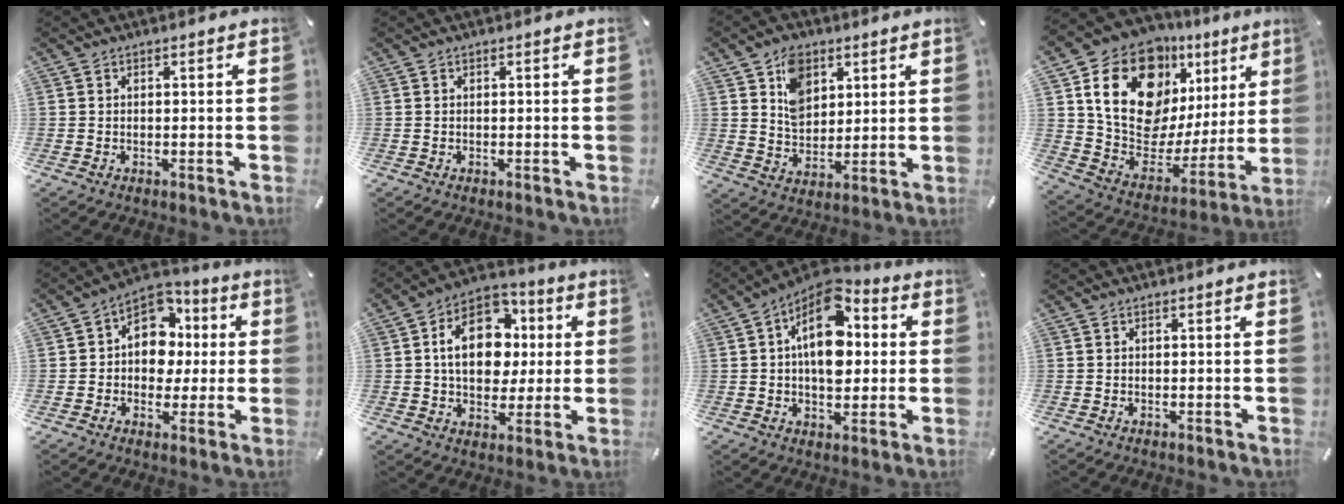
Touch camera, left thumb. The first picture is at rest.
{"total": 0.0}
{"total": 8.6, "force": [4.4, 6.6, 3.4], "torque": [-0.058, -0.006, 0.082]}
{"total": 19.5, "force": [11.1, 12.4, 10.2], "torque": [-0.175, -0.088, 0.196]}
{"total": 11.6, "force": [1.6, 10.0, 5.5], "torque": [-0.090, -0.008, 0.031]}
{"total": 16.0, "force": [2.0, 12.0, 10.4], "torque": [-0.178, 0.006, 0.037]}
{"total": 16.2, "force": [3.1, 10.6, 11.8], "torque": [-0.186, -0.025, 0.054]}
{"total": 0.0}